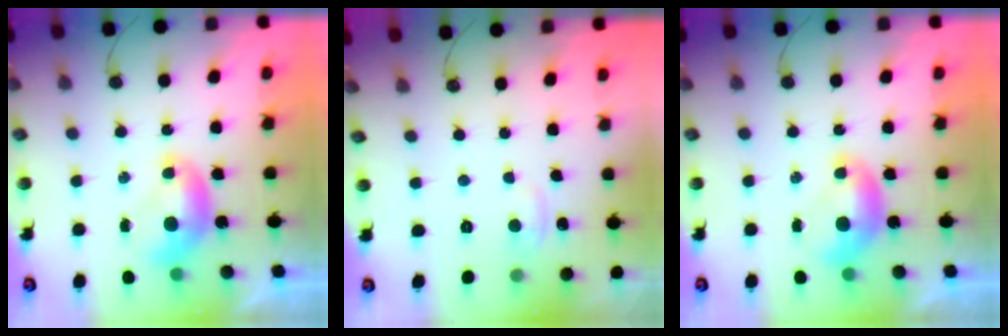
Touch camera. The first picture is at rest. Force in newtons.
{"total": 3.0, "press": 3.0, "slide": 0.2}
{"total": 0.0}